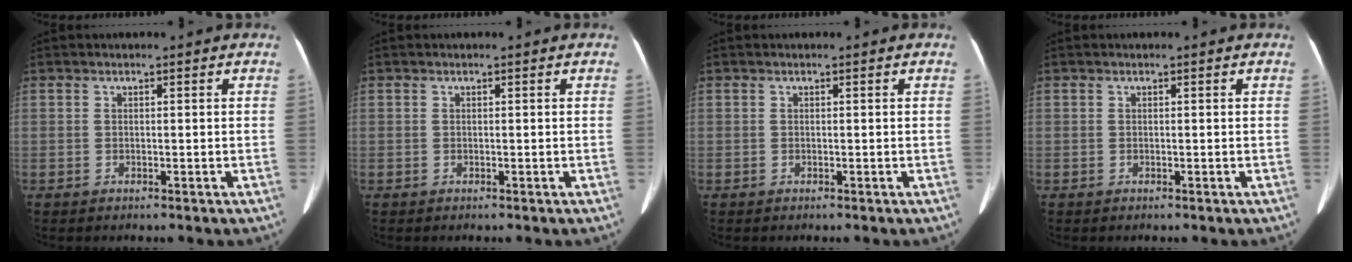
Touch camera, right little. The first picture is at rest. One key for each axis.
{"total": 0.0}
{"total": 0.0}
{"total": 0.0}